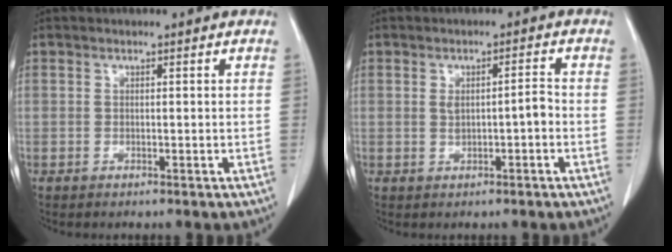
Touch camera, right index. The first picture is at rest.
{"total": 3.3, "force": [-0.3, 0.8, 3.2], "torque": [-0.056, 0.011, 0.001]}